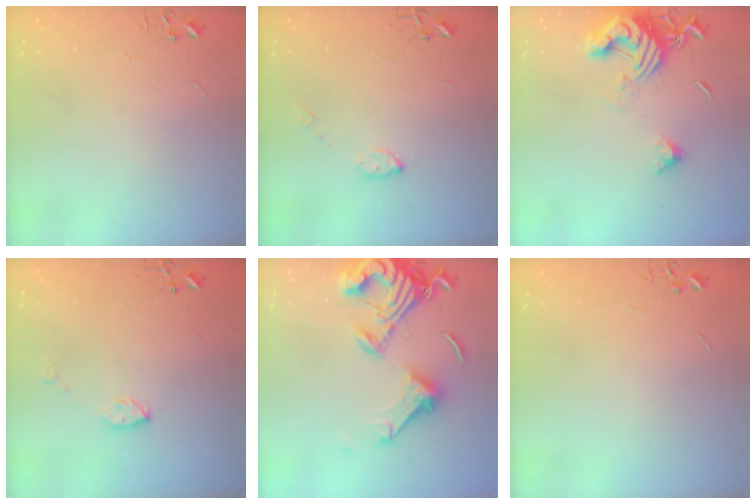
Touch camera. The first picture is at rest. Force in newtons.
{"total": 4.5, "press": 4.5, "slide": 0.2}
{"total": 14.6, "press": 14.5, "slide": 1.8}
{"total": 4.5, "press": 4.5, "slide": 0.6}
{"total": 20.7, "press": 20.6, "slide": 1.8}
{"total": 0.0}